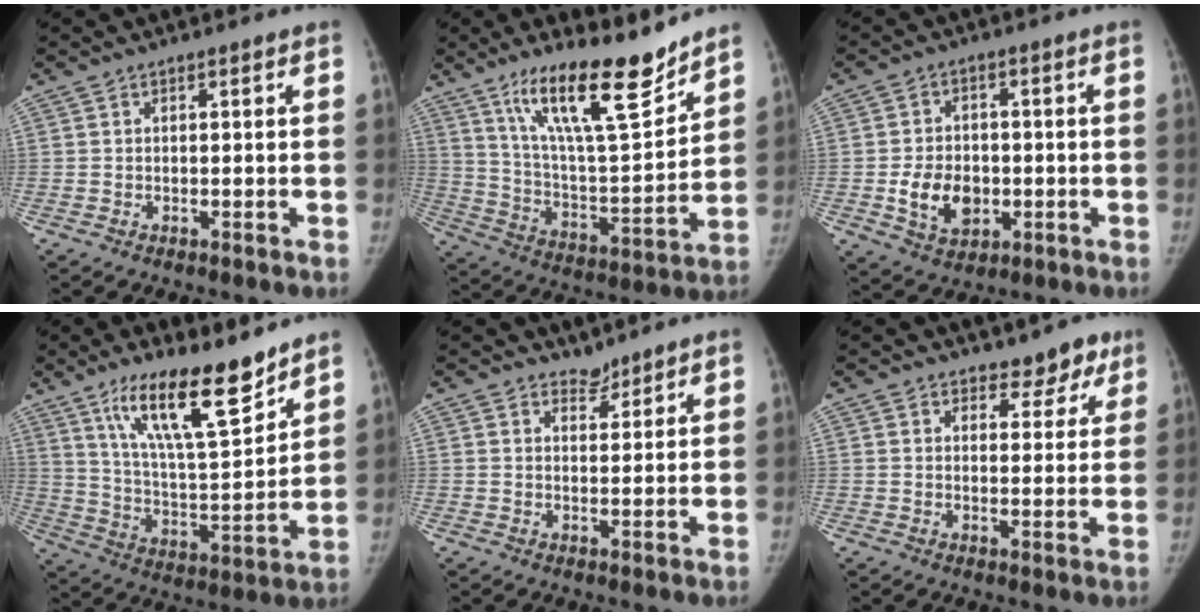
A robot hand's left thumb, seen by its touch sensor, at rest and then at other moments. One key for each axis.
{"total": 19.4, "fx": 14.0, "fy": 4.2, "fz": 12.7, "tx": -0.184, "ty": -0.085, "tz": 0.246}
{"total": 8.9, "fx": -1.7, "fy": 6.7, "fz": 5.6, "tx": -0.072, "ty": 0.003, "tz": -0.020}
{"total": 17.7, "fx": 12.2, "fy": 4.3, "fz": 12.1, "tx": -0.177, "ty": -0.077, "tz": 0.221}
{"total": 2.3, "fx": 2.1, "fy": 0.9, "fz": -0.1, "tx": 0.018, "ty": -0.018, "tz": 0.032}
{"total": 5.4, "fx": 4.0, "fy": 3.2, "fz": 1.5, "tx": 0.017, "ty": -0.024, "tz": 0.050}